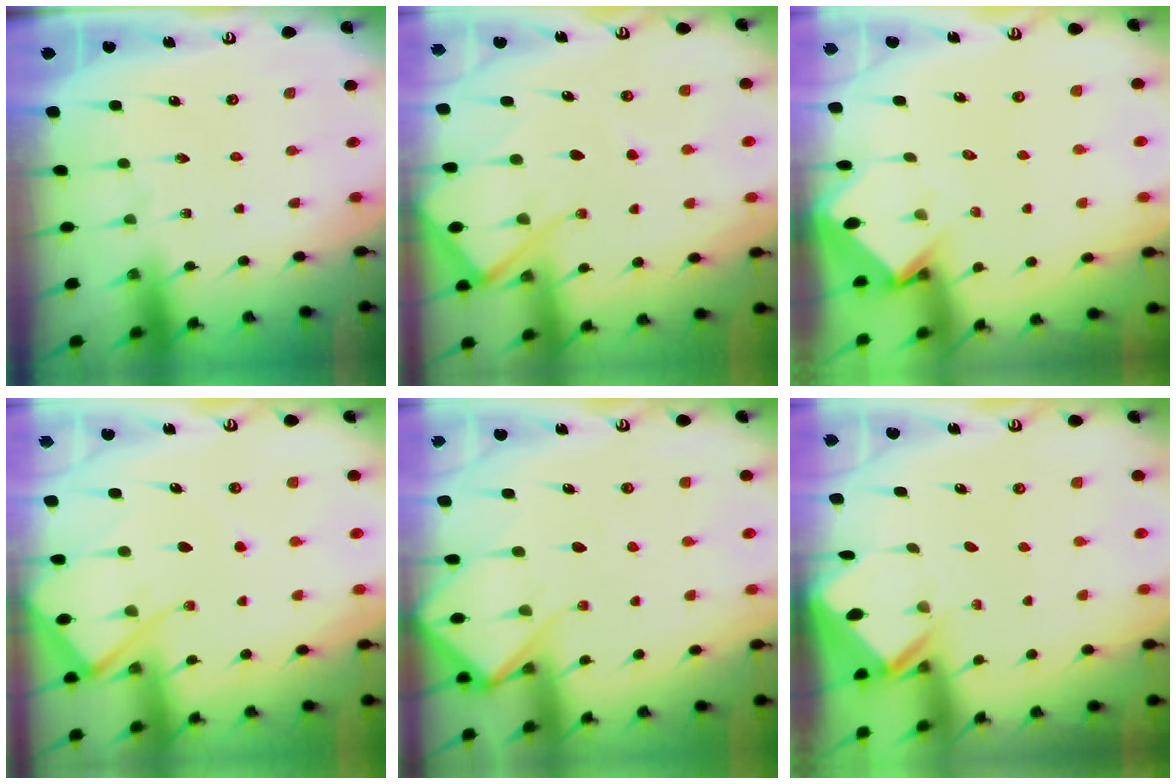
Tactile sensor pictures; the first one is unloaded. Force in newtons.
{"total": 10.4, "press": 10.3, "slide": 1.2}
{"total": 3.6, "press": 3.6, "slide": 0.2}
{"total": 10.4, "press": 10.3, "slide": 1.2}
{"total": 8.7, "press": 8.7, "slide": 0.8}
{"total": 2.6, "press": 2.6, "slide": 0.1}